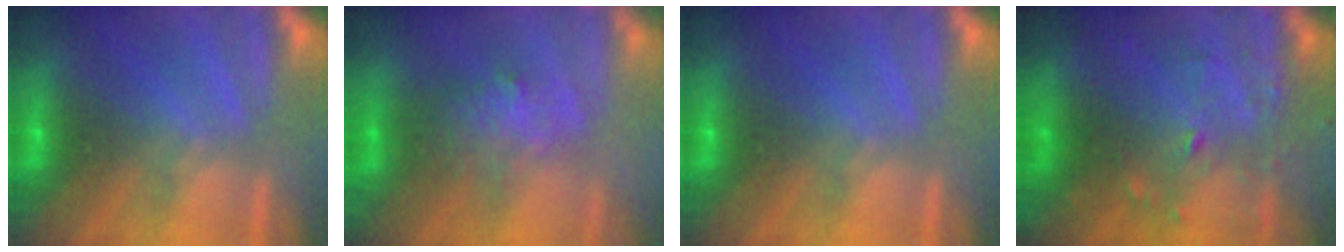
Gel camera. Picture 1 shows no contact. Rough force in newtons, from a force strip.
{"total": 2.6}
{"total": 0.0}
{"total": 7.4}